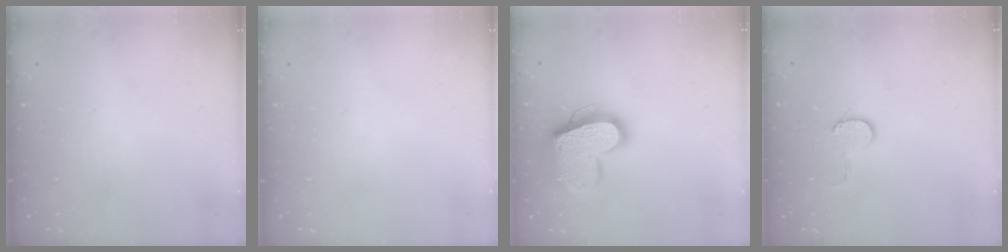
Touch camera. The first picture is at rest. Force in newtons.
{"total": 0.0}
{"total": 19.3, "press": 19.2, "slide": 1.5}
{"total": 6.4, "press": 6.4, "slide": 0.6}